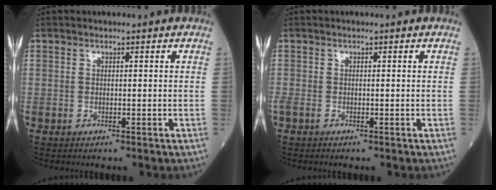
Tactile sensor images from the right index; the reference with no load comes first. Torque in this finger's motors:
{"motor_torque": [0.43, -0.28, 0.71, 0.15]}